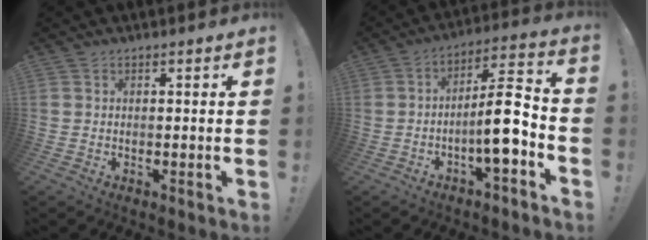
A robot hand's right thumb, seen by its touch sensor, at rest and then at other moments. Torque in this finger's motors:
{"motor_torque": [2.40, 2.61, 1.74, -1.03, 0.58]}